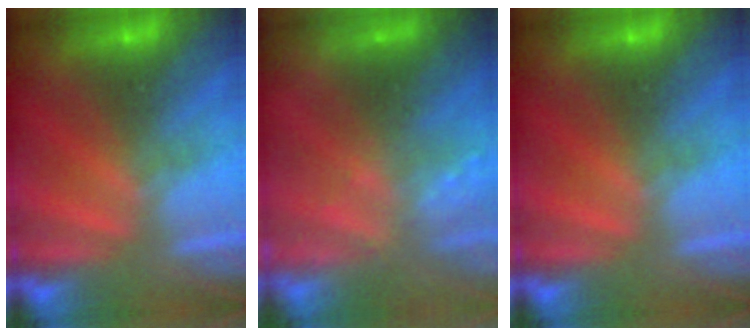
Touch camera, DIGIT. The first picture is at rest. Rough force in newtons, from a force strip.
{"total": 2.3}
{"total": 0.0}